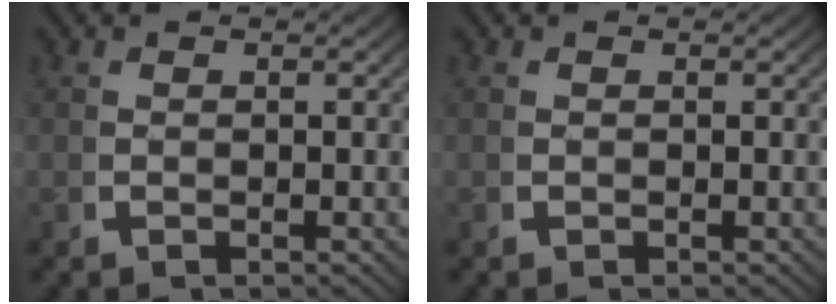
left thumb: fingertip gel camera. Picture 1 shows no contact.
{"total": 0.0}